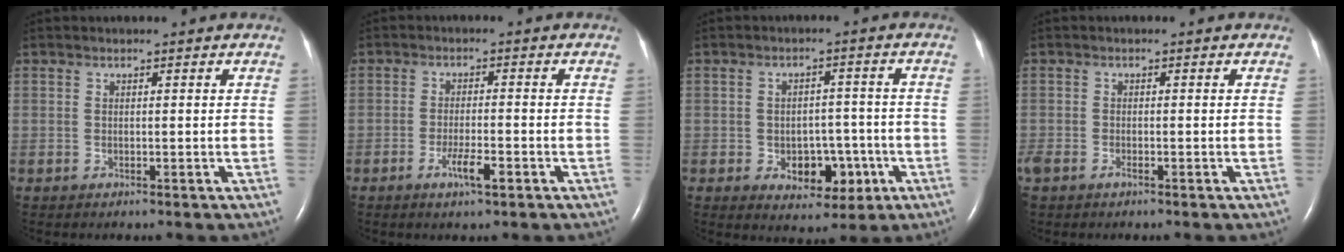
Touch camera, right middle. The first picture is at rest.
{"total": 3.7, "force": [-1.9, 0.5, 3.1], "torque": [-0.060, -0.002, -0.033]}
{"total": 6.8, "force": [-2.3, 4.5, 4.5], "torque": [-0.057, 0.013, -0.021]}
{"total": 3.2, "force": [-2.0, 1.7, 1.9], "torque": [-0.051, -0.006, -0.035]}